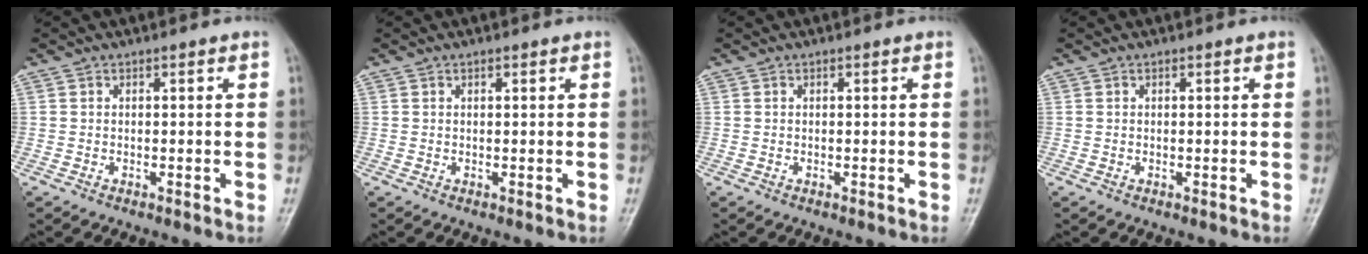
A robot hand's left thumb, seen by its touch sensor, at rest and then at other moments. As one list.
[{"total": 0.6, "force": [0.4, 0.2, 0.4], "torque": [-0.007, -0.001, 0.005]}, {"total": 0.0}, {"total": 0.0}]